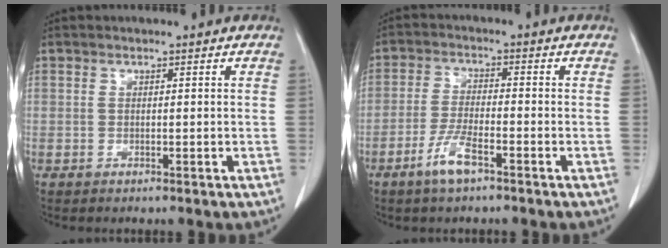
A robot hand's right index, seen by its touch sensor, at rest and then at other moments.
{"total": 5.4, "force": [-3.4, 0.9, 4.1], "torque": [-0.088, -0.003, -0.066]}